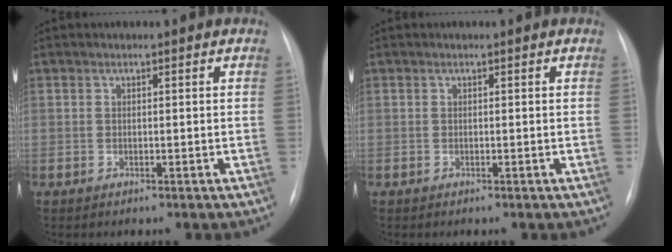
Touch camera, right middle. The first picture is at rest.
{"total": 0.0}